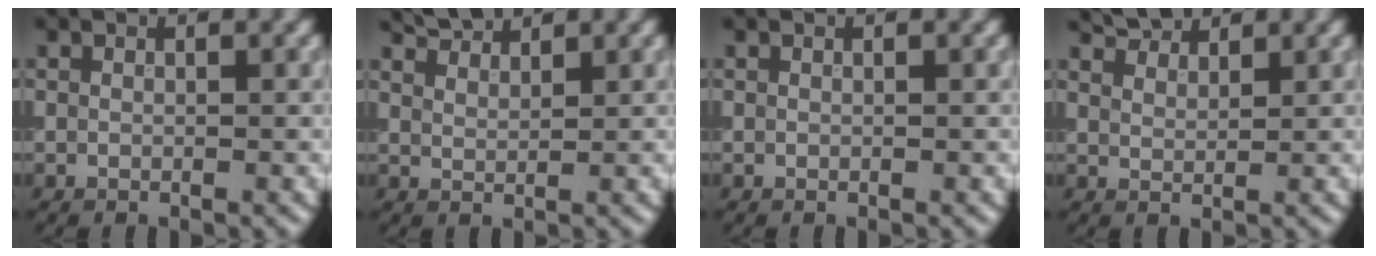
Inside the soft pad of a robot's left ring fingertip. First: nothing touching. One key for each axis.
{"total": 2.4, "fx": 2.3, "fy": 0.3, "fz": 0.6, "tx": -0.010, "ty": 0.005, "tz": 0.043}
{"total": 0.0}
{"total": 2.9, "fx": 2.7, "fy": 0.7, "fz": 0.8, "tx": -0.015, "ty": 0.000, "tz": 0.052}